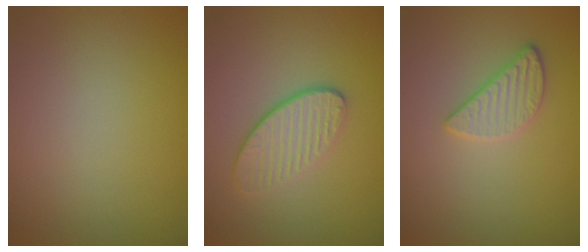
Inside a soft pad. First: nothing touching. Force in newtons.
{"total": 3.6, "press": 2.9, "slide": 2.2}
{"total": 2.5, "press": 2.3, "slide": 0.8}